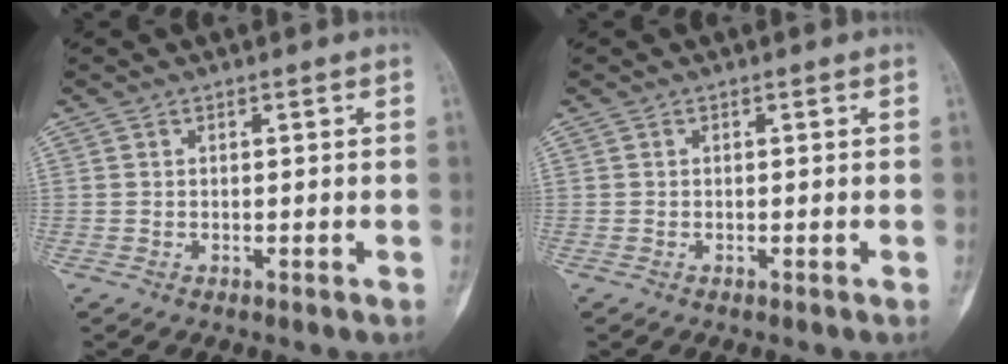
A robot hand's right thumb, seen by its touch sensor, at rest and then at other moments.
{"total": 0.0}